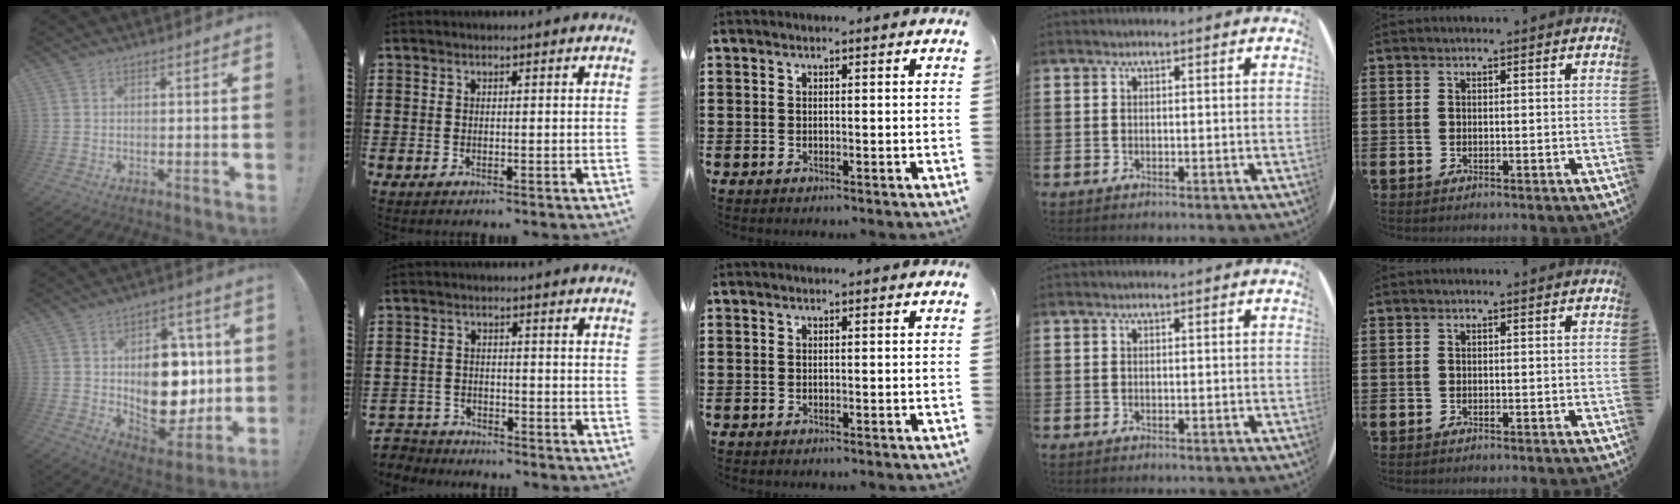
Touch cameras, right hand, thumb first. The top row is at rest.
{"thumb": {"total": 17.7, "force": [1.3, 12.4, 12.5], "torque": [-0.164, -0.011, 0.037]}, "index": {"total": 2.7, "force": [-2.6, 0.6, -0.3], "torque": [-0.004, 0.001, -0.058]}}